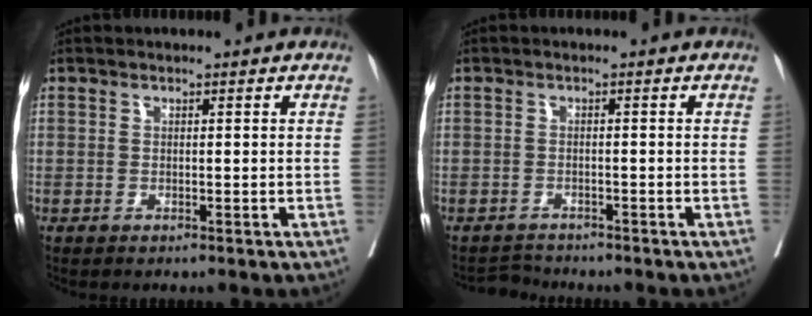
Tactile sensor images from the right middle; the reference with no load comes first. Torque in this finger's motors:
{"motor_torque": [-0.31, -0.14, 0.00, -0.02]}